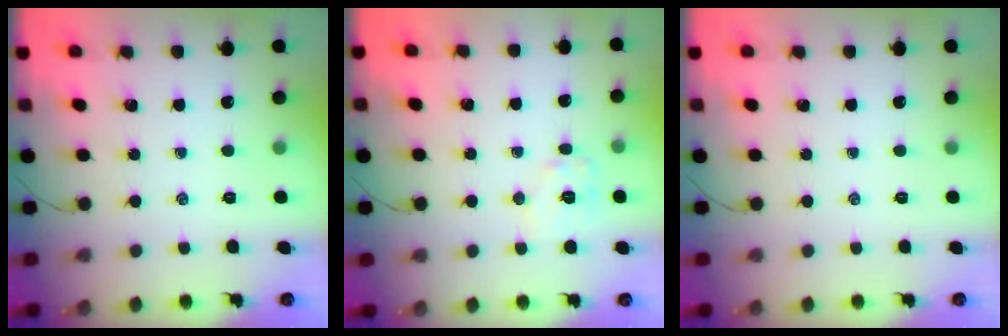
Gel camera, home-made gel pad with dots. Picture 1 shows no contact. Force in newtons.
{"total": 8.1, "press": 8.0, "slide": 0.5}
{"total": 0.0}